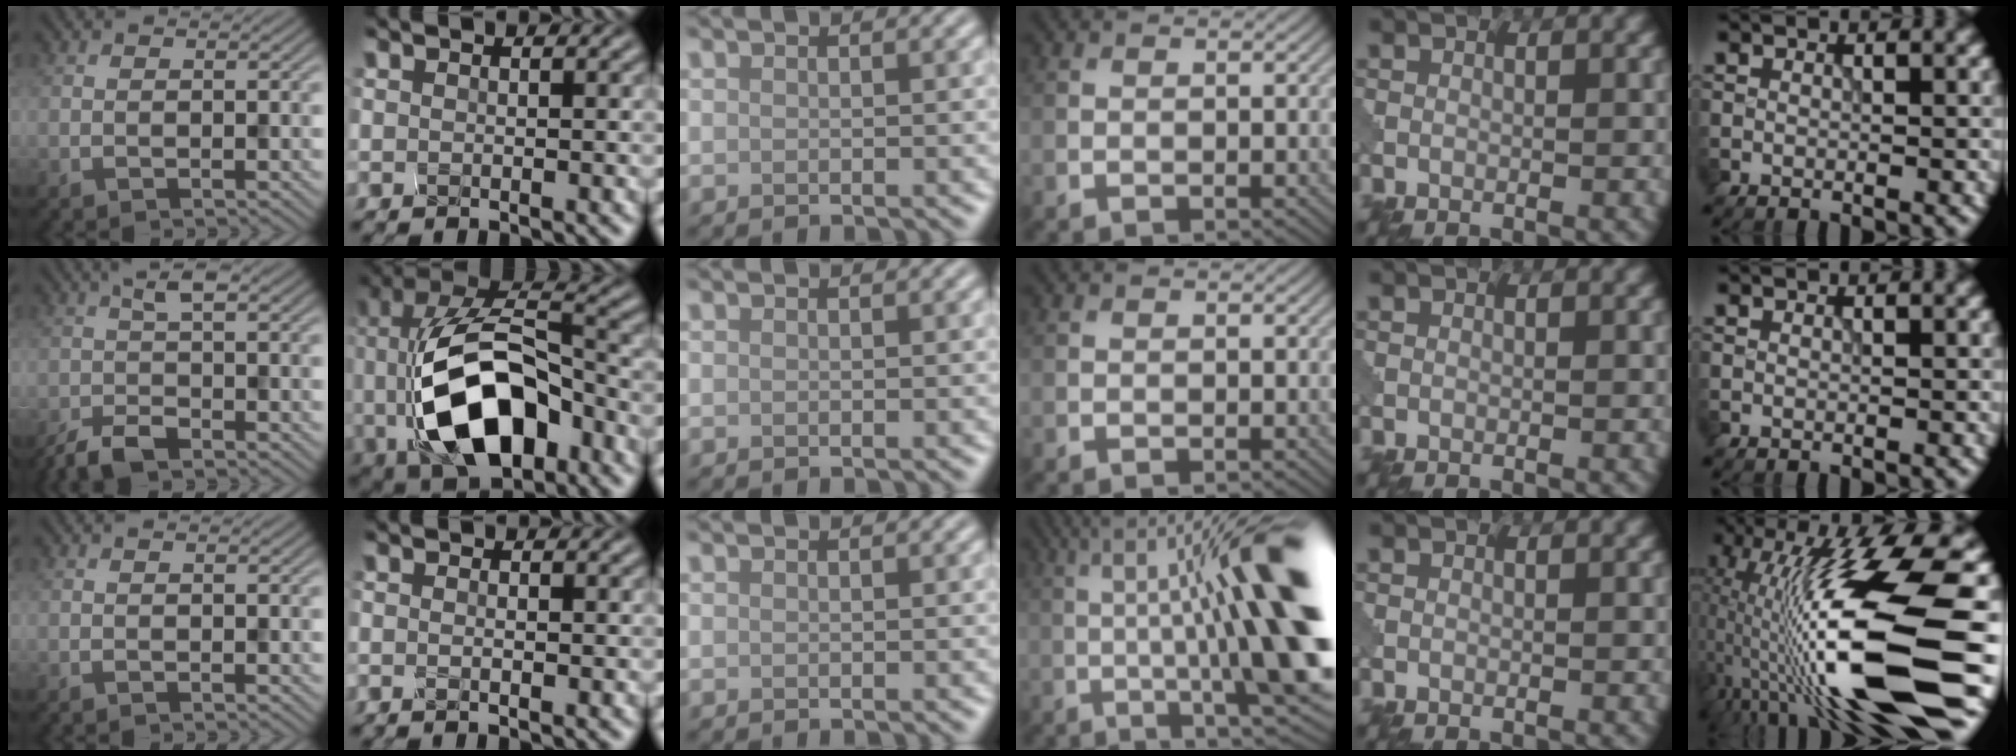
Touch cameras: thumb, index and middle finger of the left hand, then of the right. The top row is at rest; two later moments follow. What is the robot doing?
{"motion": "squeeze", "object": "hand grip exerciser"}